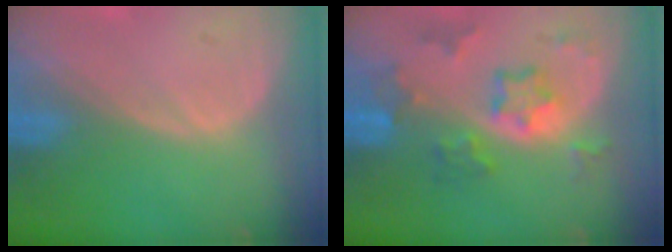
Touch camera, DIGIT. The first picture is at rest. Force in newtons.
{"total": 7.4, "press": 6.6, "slide": 3.4}